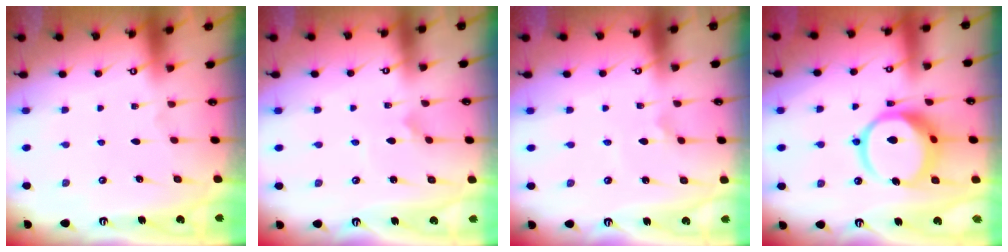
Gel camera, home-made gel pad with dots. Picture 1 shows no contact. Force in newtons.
{"total": 2.3, "press": 2.3, "slide": 0.2}
{"total": 2.3, "press": 2.3, "slide": 0.1}
{"total": 13.6, "press": 13.5, "slide": 1.6}